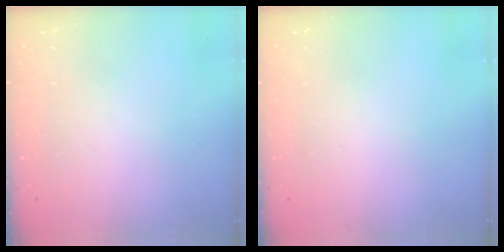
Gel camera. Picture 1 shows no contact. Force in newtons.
{"total": 0.0}